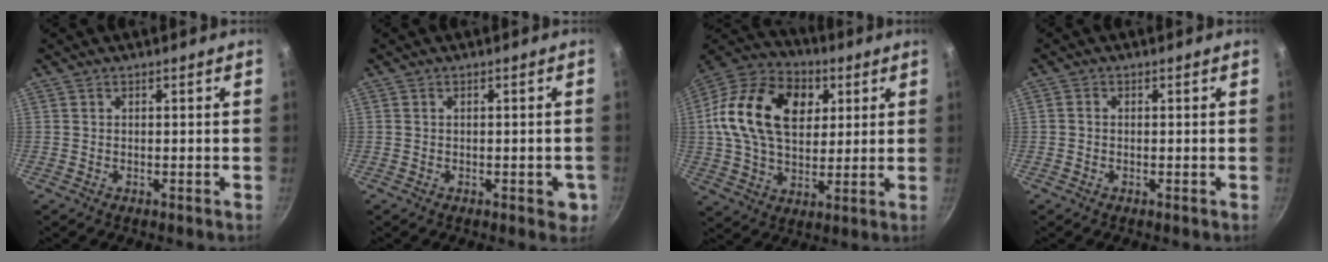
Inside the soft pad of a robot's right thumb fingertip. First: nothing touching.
{"total": 3.3, "force": [-1.0, 1.6, 2.7], "torque": [-0.017, 0.004, -0.013]}
{"total": 22.2, "force": [5.3, 15.0, 15.5], "torque": [-0.257, 0.014, 0.079]}
{"total": 0.9, "force": [-0.2, 0.7, 0.4], "torque": [-0.008, 0.004, -0.005]}